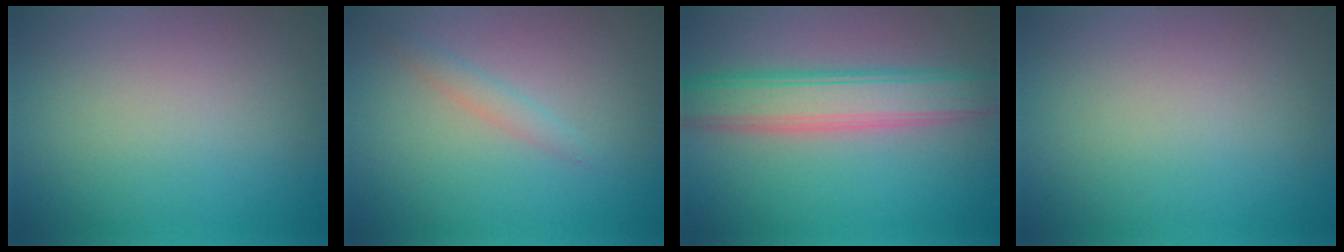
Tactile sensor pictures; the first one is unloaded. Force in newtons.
{"total": 1.2, "press": 1.2, "slide": 0.0}
{"total": 6.9, "press": 6.9, "slide": 0.3}
{"total": 0.0}